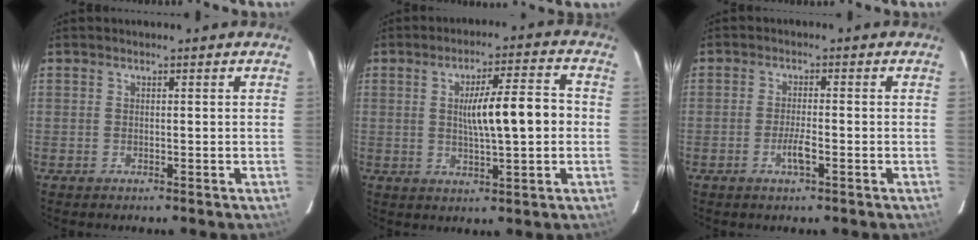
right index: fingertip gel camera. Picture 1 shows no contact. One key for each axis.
{"total": 9.5, "fx": 0.2, "fy": 1.2, "fz": 9.4, "tx": -0.151, "ty": 0.016, "tz": 0.004}
{"total": 2.7, "fx": -1.1, "fy": 0.2, "fz": 2.5, "tx": -0.050, "ty": -0.002, "tz": -0.022}